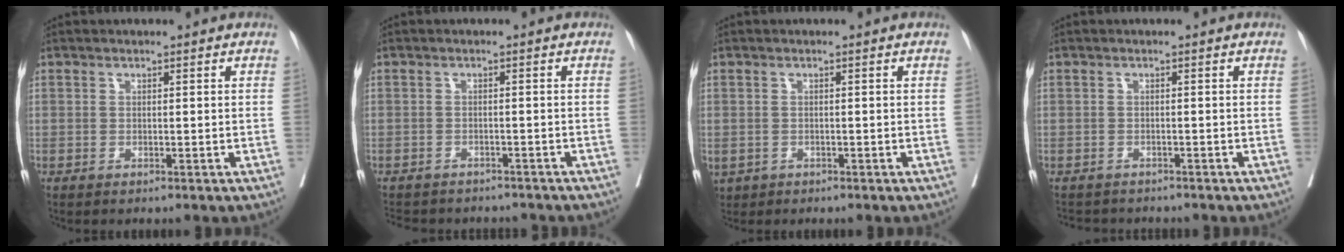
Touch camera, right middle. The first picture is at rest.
{"total": 10.2, "force": [-9.0, 3.8, 2.7], "torque": [-0.056, 0.001, -0.110]}
{"total": 2.7, "force": [-1.4, 2.1, 0.9], "torque": [-0.019, -0.003, -0.018]}
{"total": 4.2, "force": [-3.8, 1.8, 0.4], "torque": [-0.002, -0.003, -0.056]}